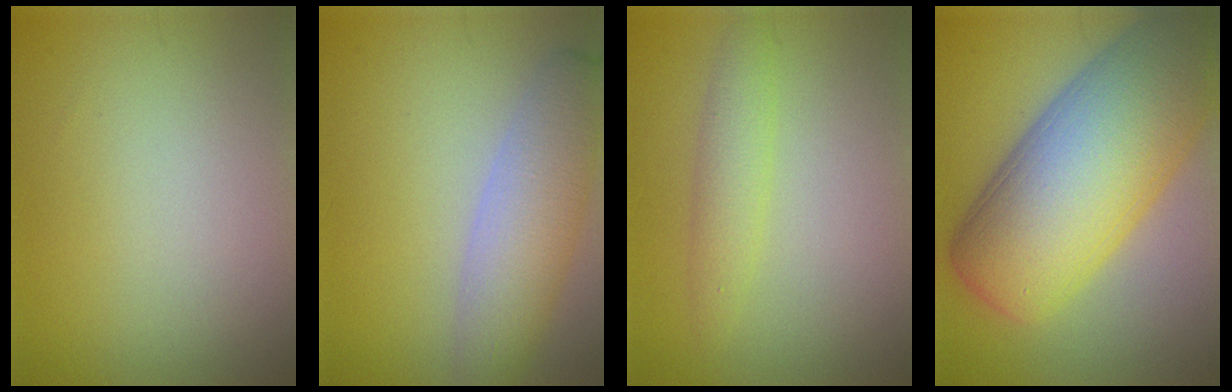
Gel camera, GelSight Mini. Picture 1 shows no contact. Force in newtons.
{"total": 5.2, "press": 5.2, "slide": 0.2}
{"total": 2.3, "press": 2.3, "slide": 0.1}
{"total": 15.0, "press": 14.9, "slide": 0.6}